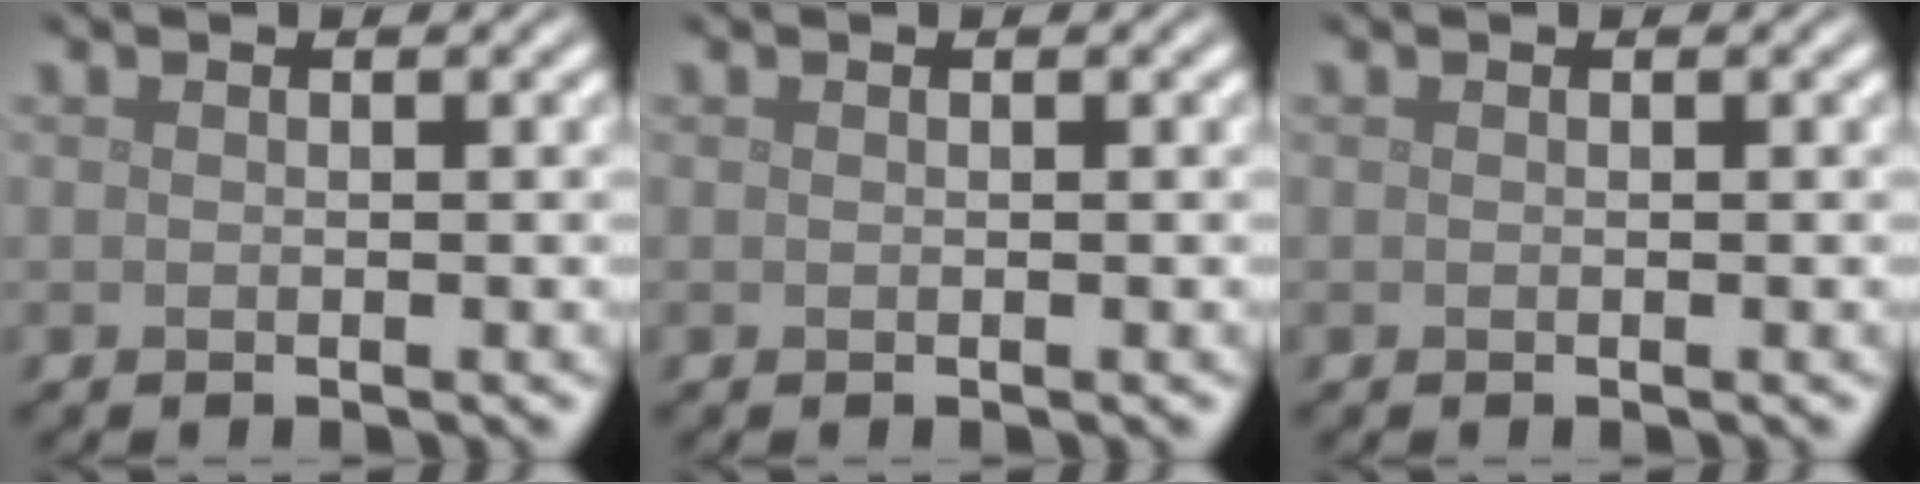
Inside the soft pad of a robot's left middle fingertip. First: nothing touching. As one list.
[{"total": 0.0}, {"total": 0.0}]